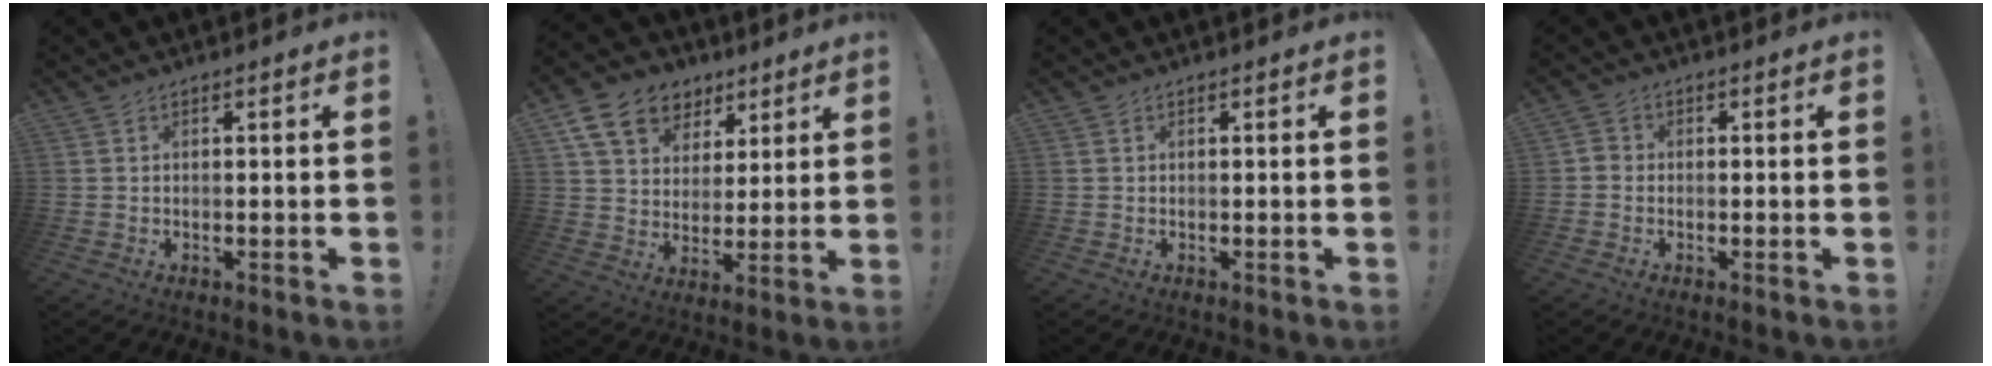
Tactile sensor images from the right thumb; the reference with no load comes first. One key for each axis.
{"total": 14.6, "fx": 7.7, "fy": 10.6, "fz": 6.3, "tx": -0.096, "ty": -0.037, "tz": 0.151}
{"total": 0.0}
{"total": 2.1, "fx": -1.1, "fy": 1.5, "fz": 1.0, "tx": -0.019, "ty": 0.011, "tz": -0.019}